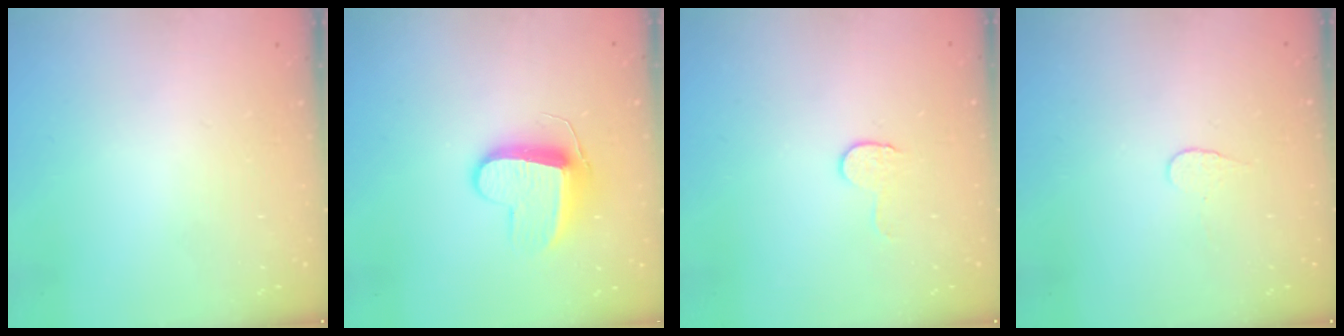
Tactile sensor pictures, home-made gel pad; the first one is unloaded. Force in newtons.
{"total": 9.4, "press": 9.4, "slide": 0.2}
{"total": 4.6, "press": 4.6, "slide": 0.4}
{"total": 3.7, "press": 3.7, "slide": 0.4}